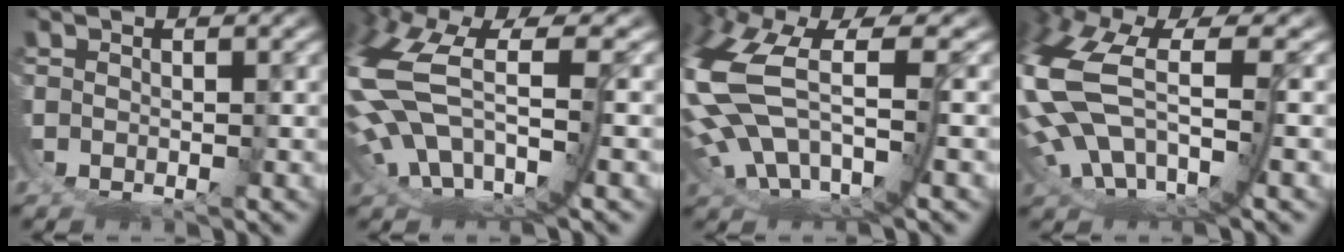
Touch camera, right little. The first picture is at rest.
{"total": 10.3, "force": [-0.5, 6.7, 7.8], "torque": [-0.196, -0.026, 0.000]}
{"total": 9.3, "force": [0.0, 5.4, 7.6], "torque": [-0.188, -0.019, 0.011]}
{"total": 9.9, "force": [-0.4, 6.3, 7.6], "torque": [-0.202, -0.026, 0.007]}